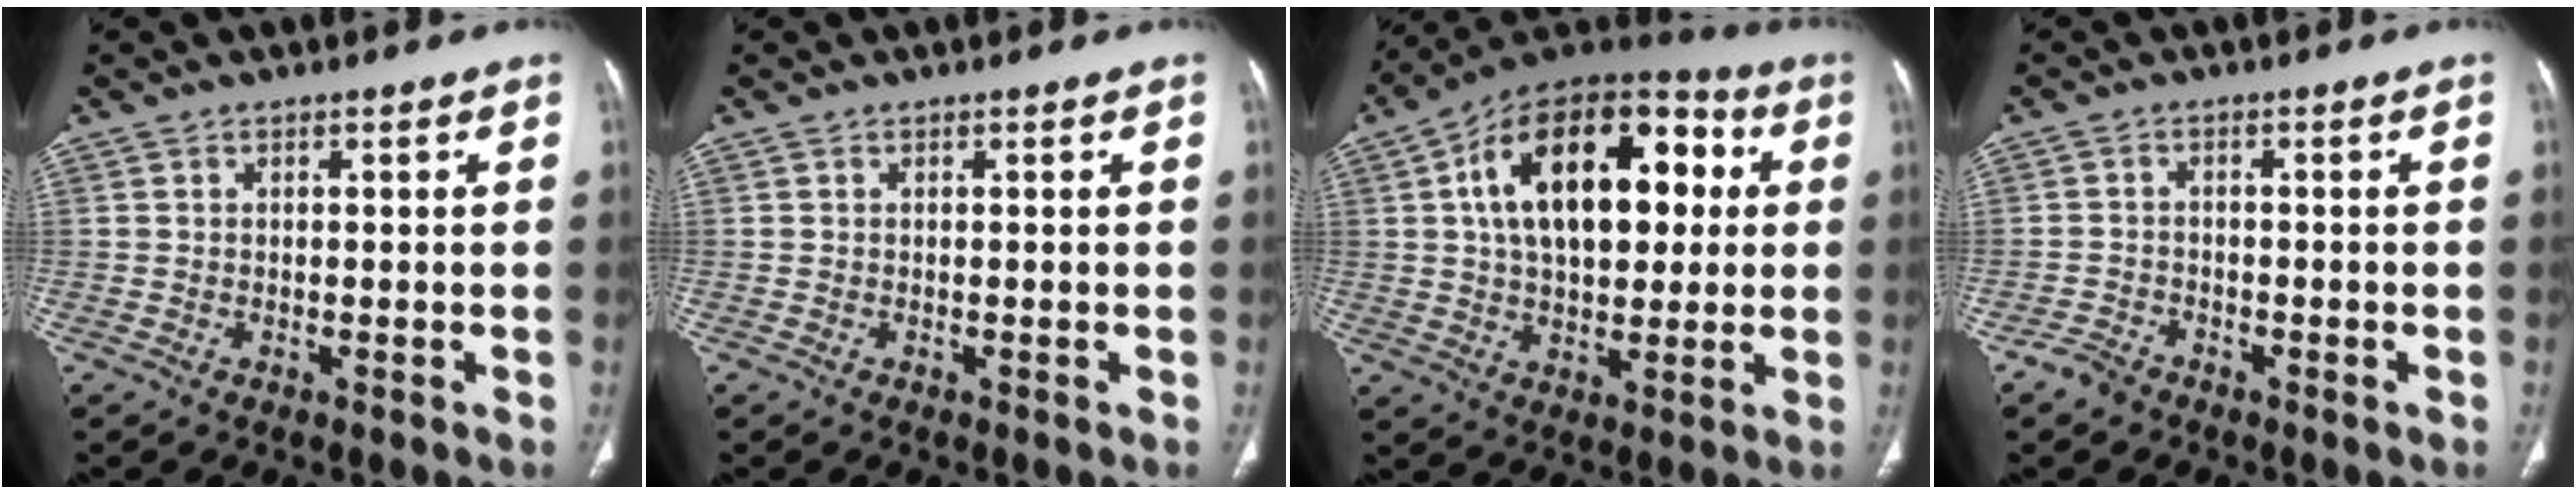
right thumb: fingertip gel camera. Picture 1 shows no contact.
{"total": 0.0}
{"total": 24.3, "force": [4.9, 13.9, 19.3], "torque": [-0.280, 0.025, 0.068]}
{"total": 2.8, "force": [-2.2, 1.5, 0.9], "torque": [-0.020, 0.009, -0.040]}